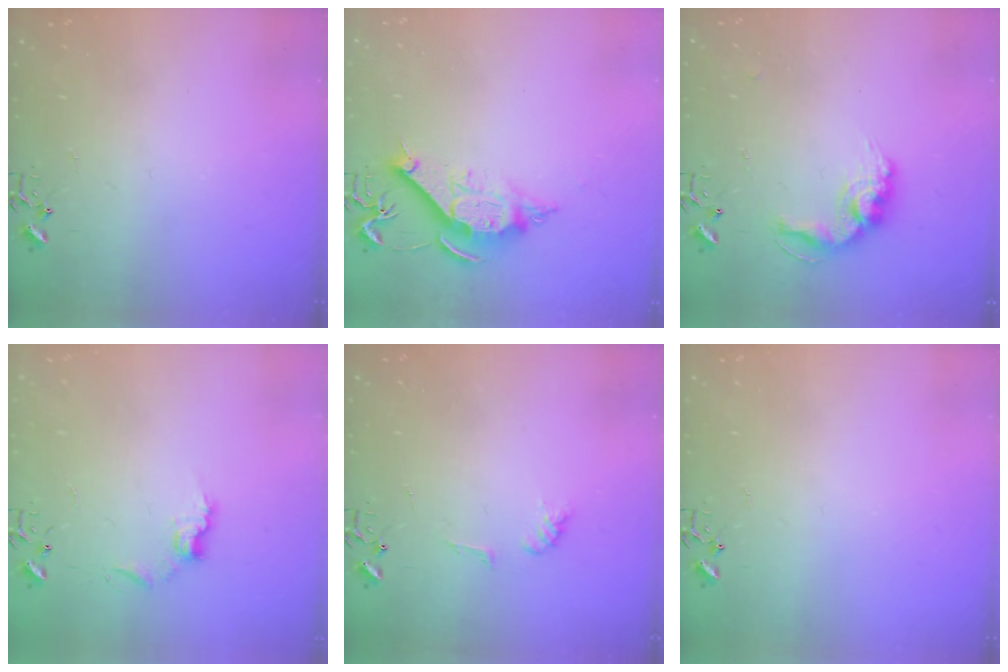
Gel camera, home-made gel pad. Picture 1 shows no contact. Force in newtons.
{"total": 10.9, "press": 10.9, "slide": 0.7}
{"total": 13.8, "press": 13.8, "slide": 1.0}
{"total": 7.8, "press": 7.8, "slide": 0.4}
{"total": 5.9, "press": 5.9, "slide": 0.6}
{"total": 0.0}